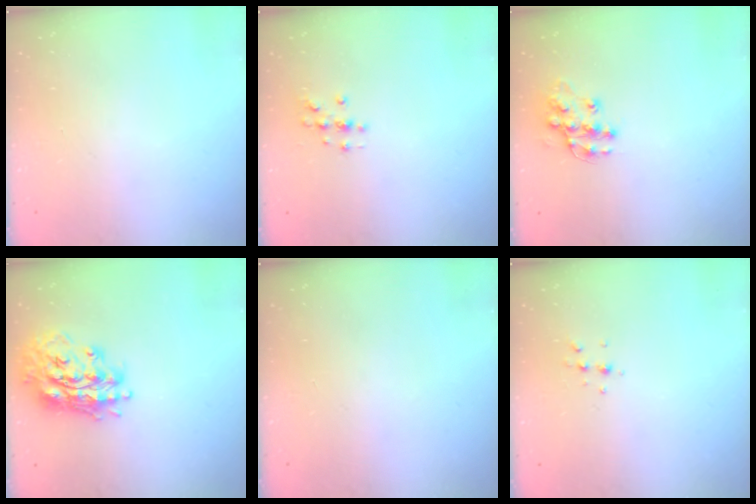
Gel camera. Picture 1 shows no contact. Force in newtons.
{"total": 2.0, "press": 2.0, "slide": 0.2}
{"total": 12.2, "press": 12.2, "slide": 0.9}
{"total": 18.7, "press": 18.7, "slide": 1.8}
{"total": 0.0}
{"total": 3.9, "press": 3.8, "slide": 1.2}